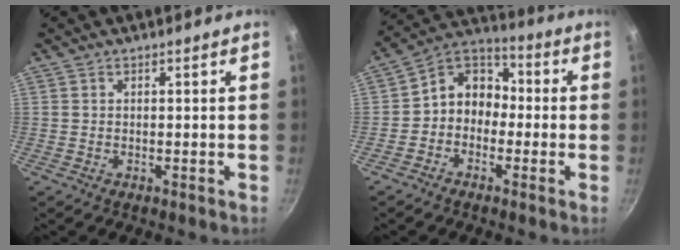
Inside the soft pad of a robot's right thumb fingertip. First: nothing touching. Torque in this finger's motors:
{"motor_torque": [0.20, 0.28, 0.46, -0.71, 0.06]}